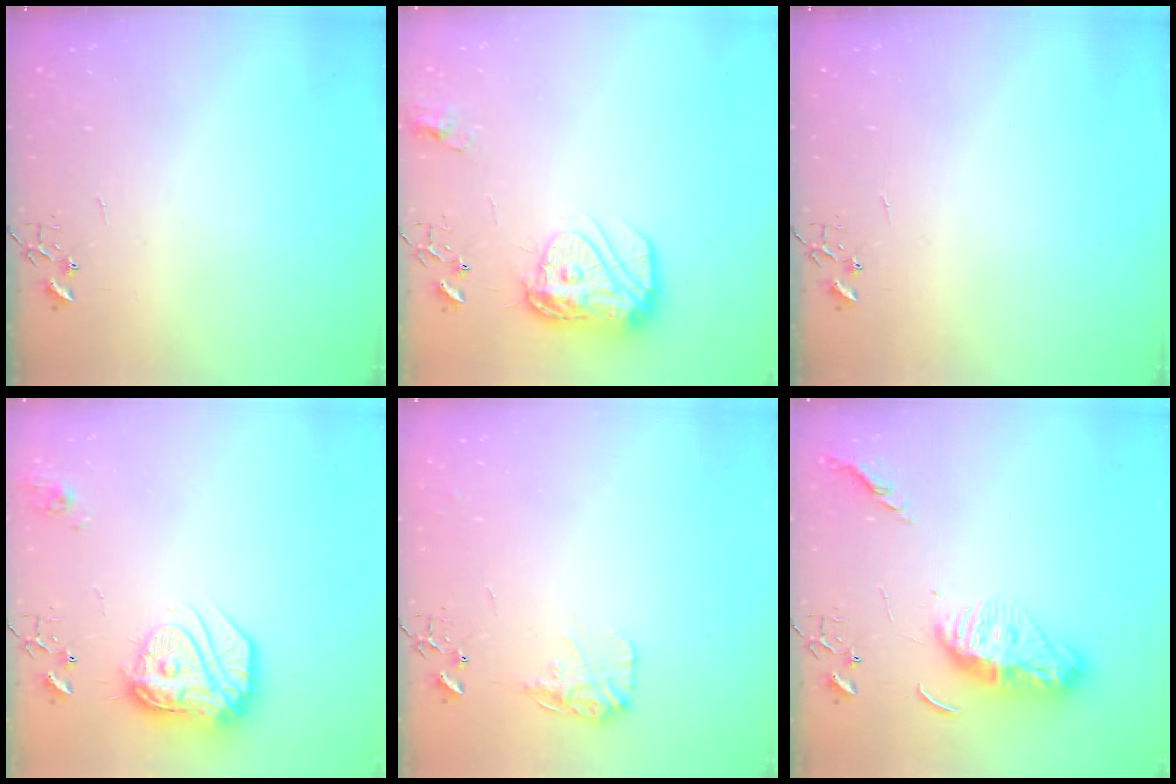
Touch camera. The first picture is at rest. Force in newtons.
{"total": 15.0, "press": 14.9, "slide": 1.1}
{"total": 0.0}
{"total": 19.3, "press": 19.2, "slide": 1.7}
{"total": 10.9, "press": 10.9, "slide": 0.4}
{"total": 12.4, "press": 12.3, "slide": 0.8}